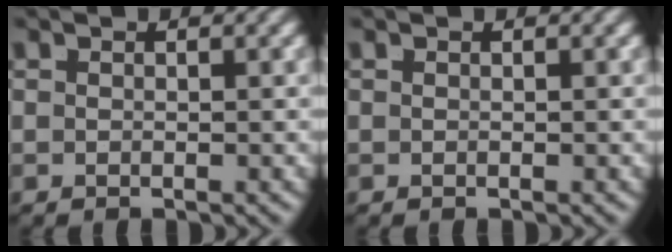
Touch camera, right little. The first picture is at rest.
{"total": 0.0}